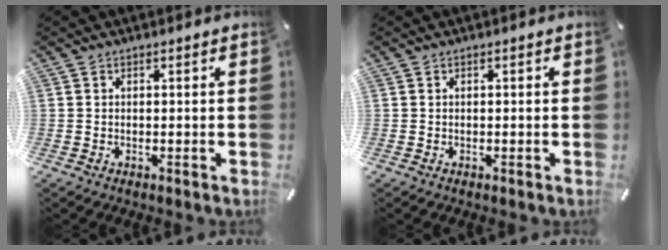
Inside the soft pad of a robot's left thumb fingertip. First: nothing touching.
{"total": 0.0}